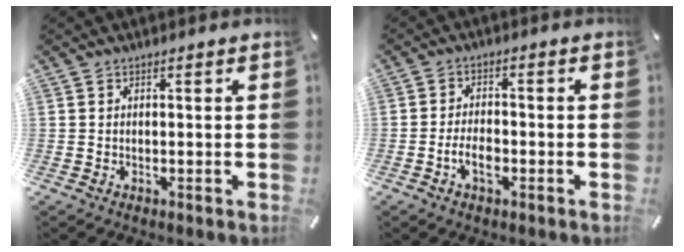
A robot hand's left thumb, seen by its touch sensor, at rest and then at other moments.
{"total": 4.9, "force": [-2.0, 2.6, 3.6], "torque": [-0.073, 0.009, -0.038]}